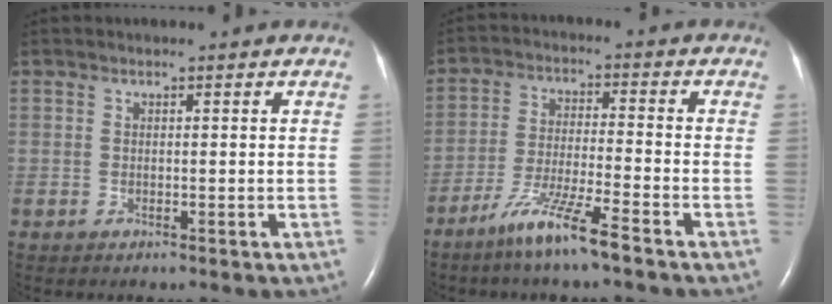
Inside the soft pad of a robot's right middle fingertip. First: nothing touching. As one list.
[{"total": 8.2, "force": [-5.8, -0.5, 5.8], "torque": [-0.114, -0.024, -0.116]}]